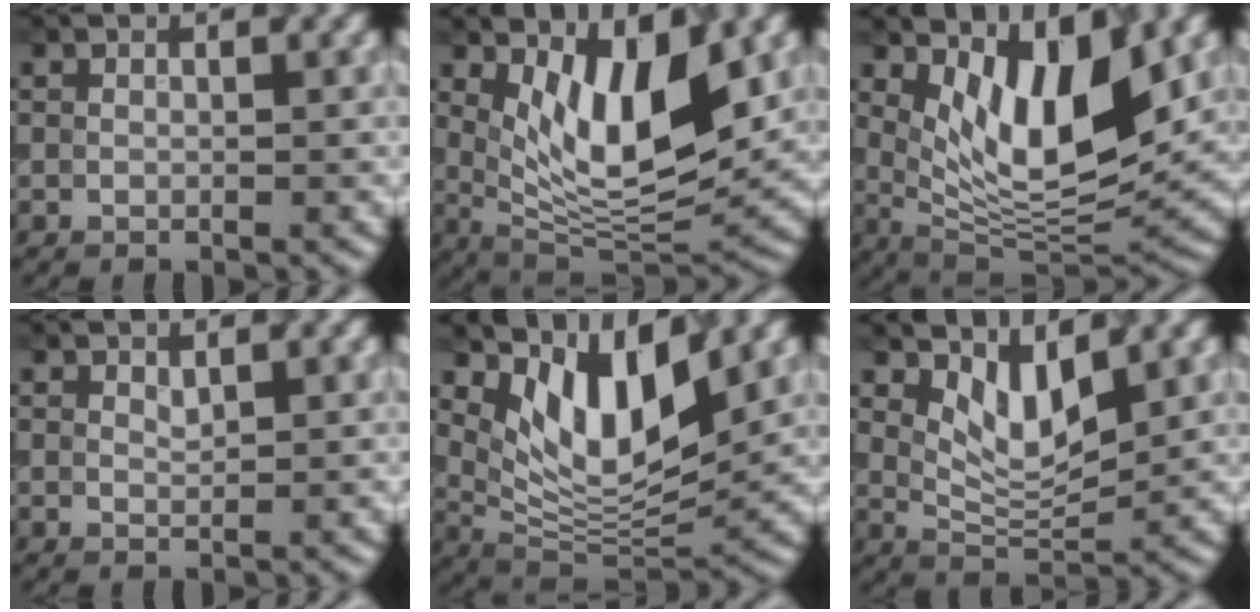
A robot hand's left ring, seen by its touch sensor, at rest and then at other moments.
{"total": 9.1, "force": [2.7, 3.5, 8.0], "torque": [-0.135, -0.022, 0.050]}
{"total": 9.3, "force": [3.1, 3.6, 8.0], "torque": [-0.134, -0.022, 0.060]}
{"total": 0.7, "force": [0.5, 0.2, 0.3], "torque": [-0.007, -0.002, 0.013]}
{"total": 8.4, "force": [4.2, 3.4, 6.5], "torque": [-0.114, -0.019, 0.077]}
{"total": 4.2, "force": [2.2, 1.7, 3.1], "torque": [-0.063, -0.012, 0.044]}